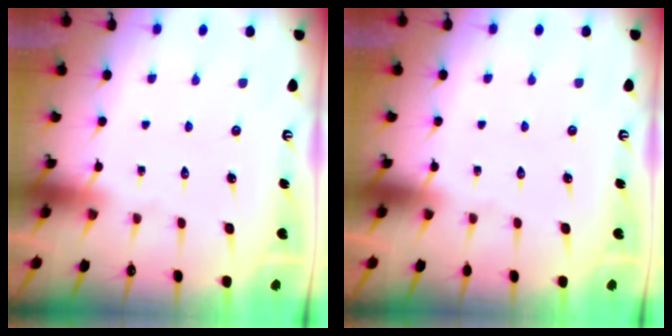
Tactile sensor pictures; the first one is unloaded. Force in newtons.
{"total": 0.0}